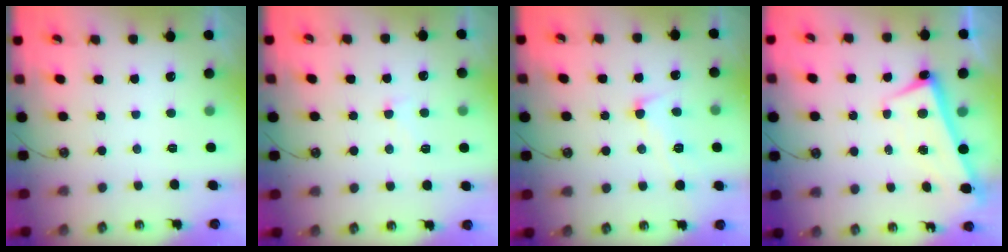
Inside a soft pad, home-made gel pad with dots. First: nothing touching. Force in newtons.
{"total": 0.9, "press": 0.5, "slide": 0.8}
{"total": 1.6, "press": 1.5, "slide": 0.7}
{"total": 2.6, "press": 2.5, "slide": 0.6}